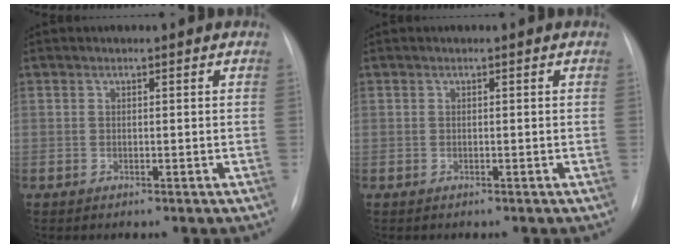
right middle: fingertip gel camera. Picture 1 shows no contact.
{"total": 0.0}